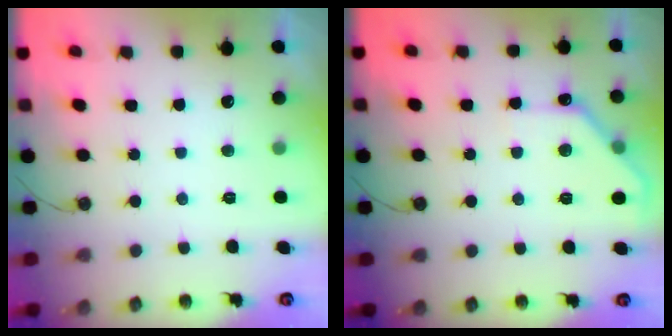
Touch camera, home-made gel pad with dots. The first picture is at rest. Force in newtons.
{"total": 9.8, "press": 9.8, "slide": 0.3}